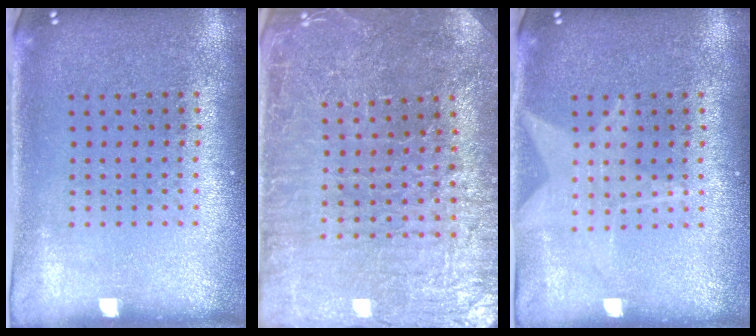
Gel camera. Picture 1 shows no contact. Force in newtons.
{"total": 3.3, "press": 3.3, "slide": 0.3}
{"total": 1.8, "press": 1.8, "slide": 0.3}